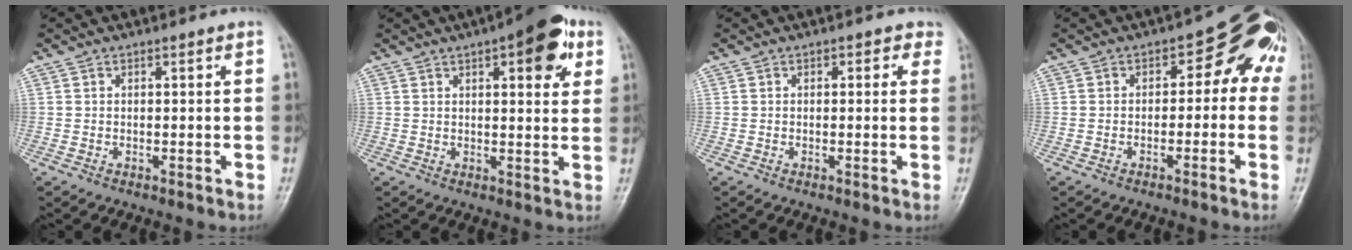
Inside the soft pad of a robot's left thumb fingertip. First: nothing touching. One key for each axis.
{"total": 11.2, "fx": 5.1, "fy": 4.2, "fz": 9.1, "tx": -0.089, "ty": -0.007, "tz": 0.058}
{"total": 2.3, "fx": 1.0, "fy": 1.5, "fz": 1.3, "tx": 0.013, "ty": 0.002, "tz": 0.001}
{"total": 8.1, "fx": 0.0, "fy": 5.4, "fz": 6.1, "tx": -0.030, "ty": 0.037, "tz": -0.013}